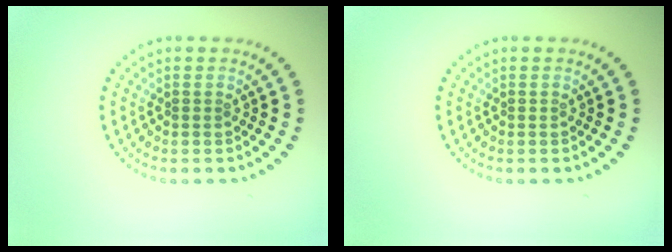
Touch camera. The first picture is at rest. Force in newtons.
{"total": 0.0}